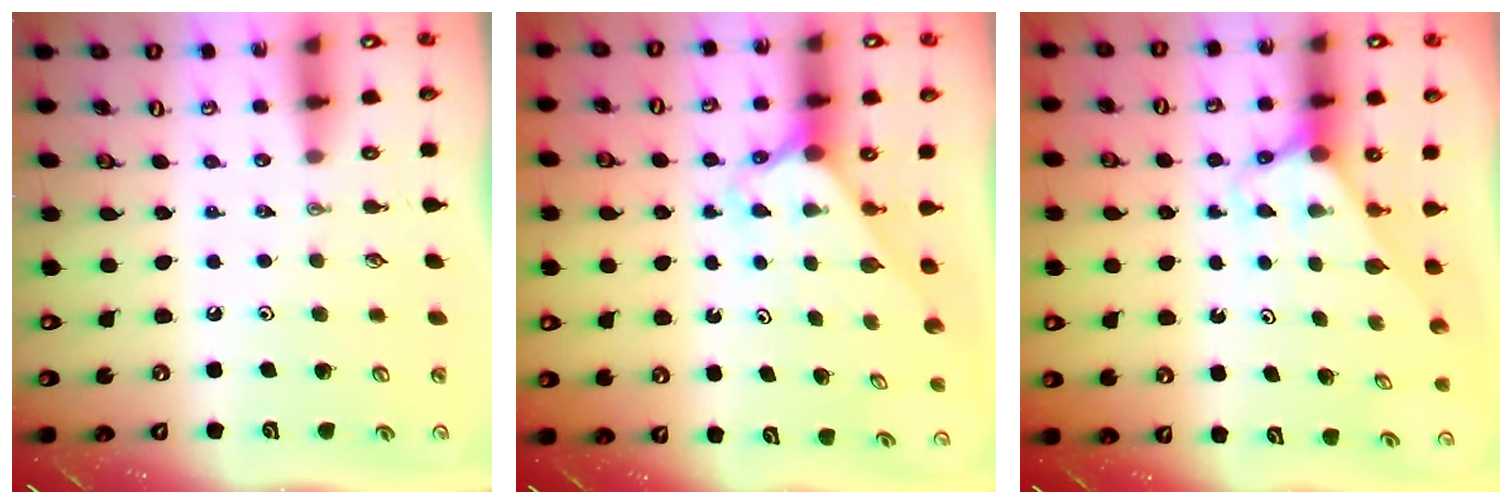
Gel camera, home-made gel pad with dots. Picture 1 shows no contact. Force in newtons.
{"total": 2.3, "press": 2.3, "slide": 0.2}
{"total": 2.6, "press": 2.6, "slide": 0.2}